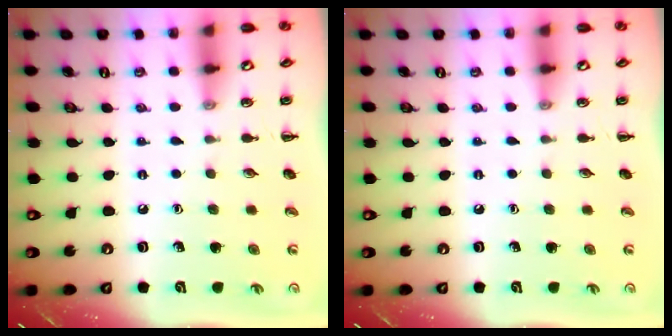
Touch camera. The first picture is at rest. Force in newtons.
{"total": 0.0}